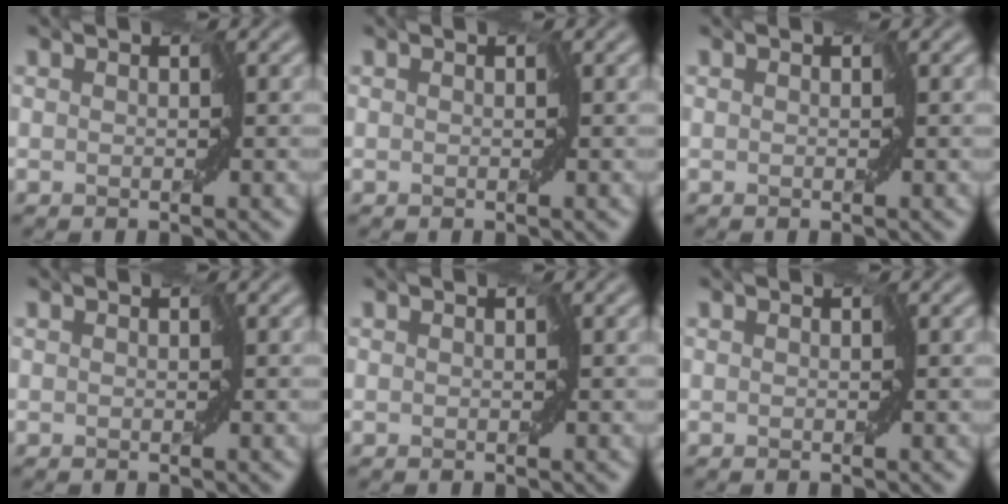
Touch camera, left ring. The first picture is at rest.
{"total": 0.0}
{"total": 0.0}
{"total": 0.0}
{"total": 0.0}
{"total": 0.0}